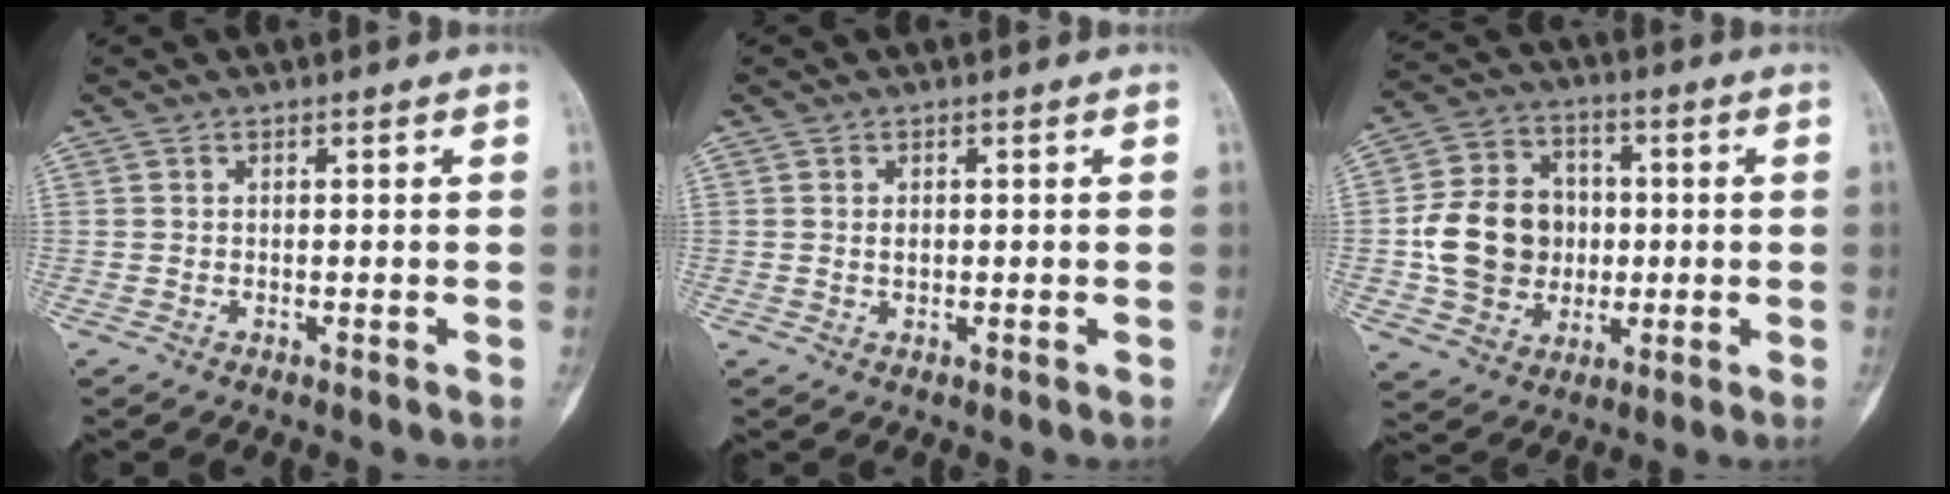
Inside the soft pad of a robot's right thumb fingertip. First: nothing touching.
{"total": 1.3, "force": [0.2, 0.8, 1.0], "torque": [-0.014, -0.001, 0.007]}
{"total": 15.0, "force": [-0.6, 12.7, 7.9], "torque": [-0.114, 0.019, -0.005]}